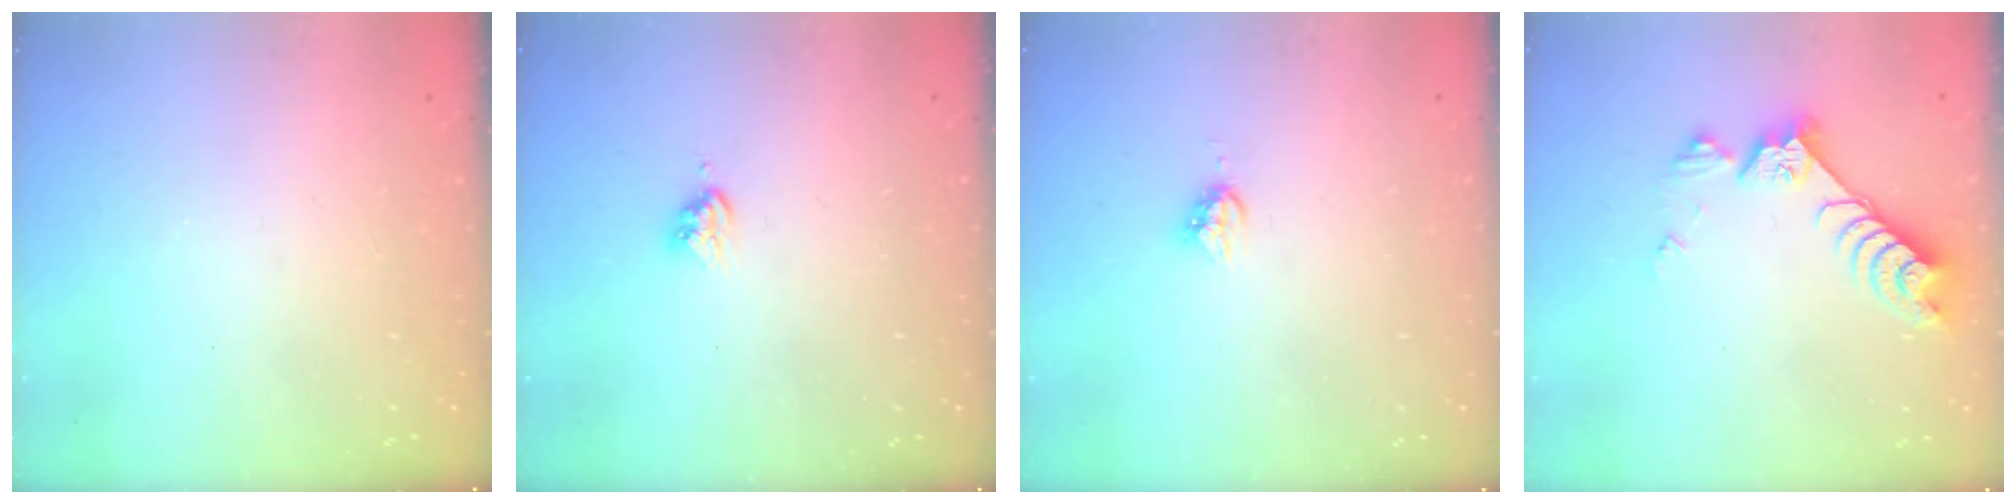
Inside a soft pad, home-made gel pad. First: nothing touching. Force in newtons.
{"total": 3.6, "press": 3.6, "slide": 0.5}
{"total": 4.4, "press": 4.4, "slide": 0.1}
{"total": 8.6, "press": 8.6, "slide": 0.3}